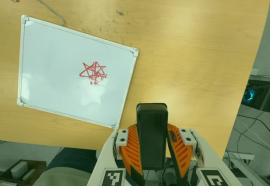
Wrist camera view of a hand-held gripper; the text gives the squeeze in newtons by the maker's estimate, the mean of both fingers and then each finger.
{"total": 10.1, "left": 8.2, "right": 12.1}